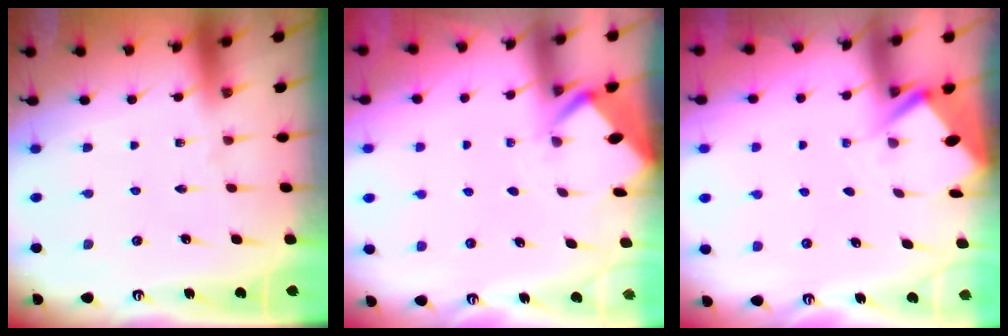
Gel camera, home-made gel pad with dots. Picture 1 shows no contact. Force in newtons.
{"total": 2.5, "press": 2.5, "slide": 0.1}
{"total": 3.1, "press": 3.0, "slide": 0.4}